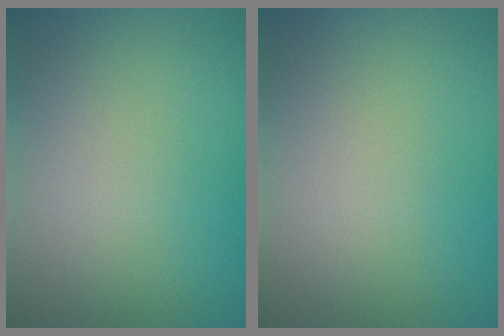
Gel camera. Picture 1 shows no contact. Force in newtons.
{"total": 0.0}